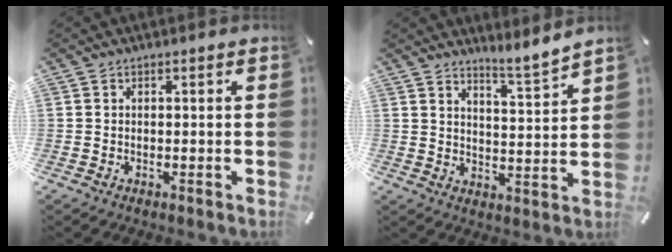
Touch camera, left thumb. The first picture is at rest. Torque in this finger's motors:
{"motor_torque": [0.45, -0.52, 0.08, -0.91, 0.02]}